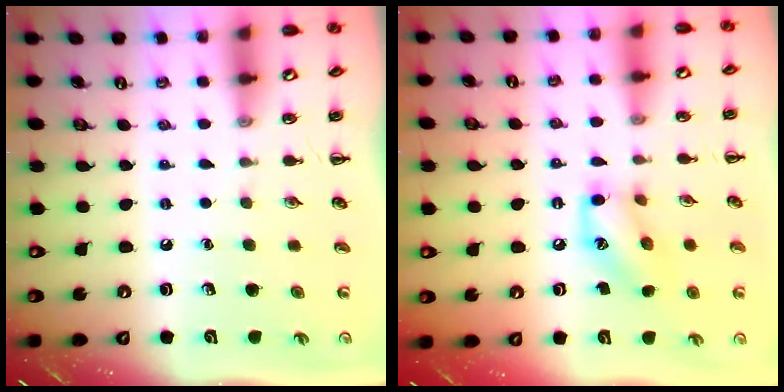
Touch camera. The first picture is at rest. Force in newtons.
{"total": 11.2, "press": 11.2, "slide": 0.9}